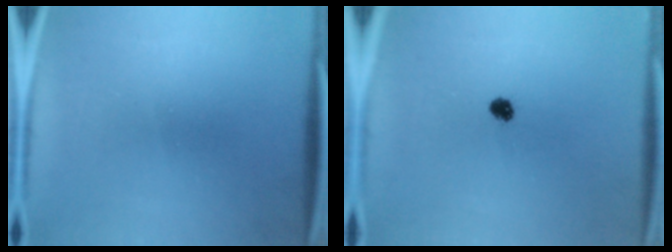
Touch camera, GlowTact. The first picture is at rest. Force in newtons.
{"total": 1.9}